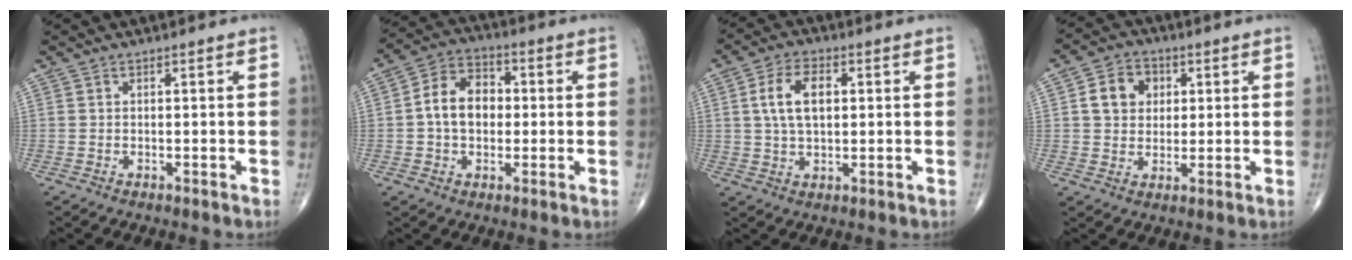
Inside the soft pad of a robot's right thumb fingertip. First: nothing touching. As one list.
[{"total": 9.8, "force": [0.1, 7.2, 6.7], "torque": [-0.094, 0.025, -0.009]}, {"total": 8.3, "force": [1.7, 4.7, 6.7], "torque": [-0.116, 0.004, 0.029]}, {"total": 7.9, "force": [1.8, 6.5, 4.1], "torque": [-0.041, 0.000, 0.027]}]